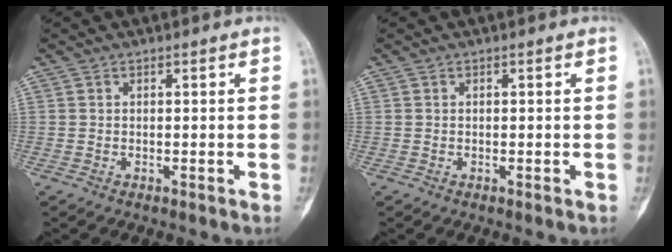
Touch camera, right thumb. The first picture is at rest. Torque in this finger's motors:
{"motor_torque": [-0.16, -0.16, -0.16, -0.02, -0.10]}